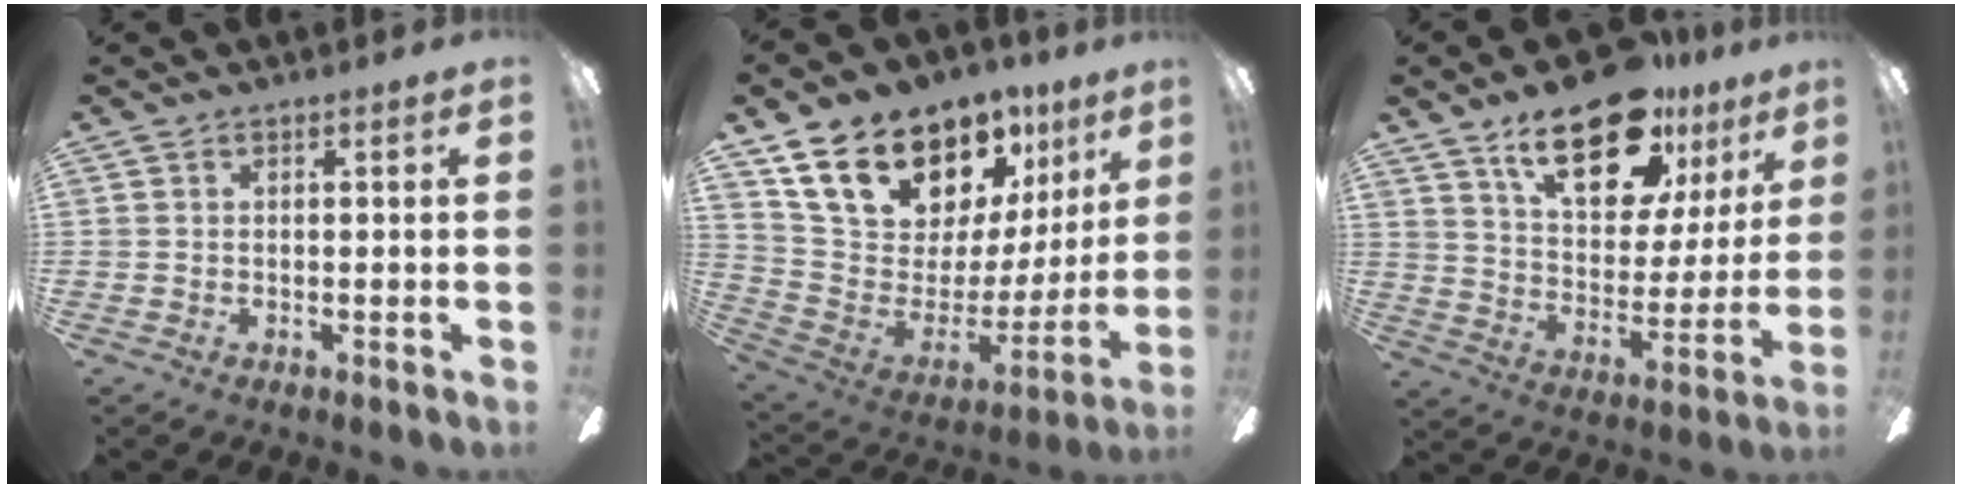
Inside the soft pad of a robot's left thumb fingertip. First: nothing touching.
{"total": 21.1, "force": [15.3, 10.9, 9.5], "torque": [-0.157, -0.100, 0.291]}
{"total": 21.5, "force": [14.2, 9.6, 13.0], "torque": [-0.205, -0.073, 0.242]}